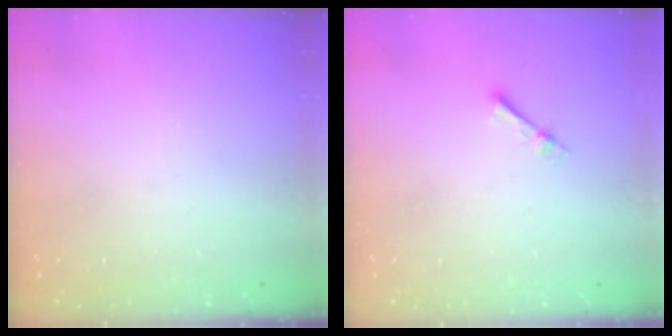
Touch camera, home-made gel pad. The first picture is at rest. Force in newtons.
{"total": 3.7, "press": 3.7, "slide": 0.5}